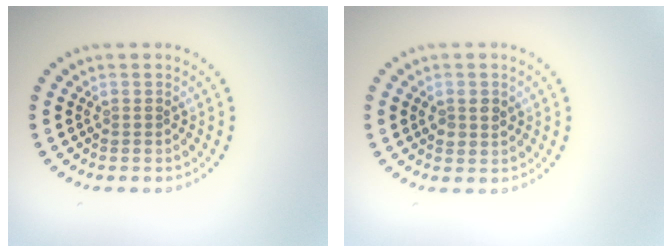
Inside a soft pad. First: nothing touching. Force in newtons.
{"total": 1.5, "press": 1.5, "slide": 0.2}